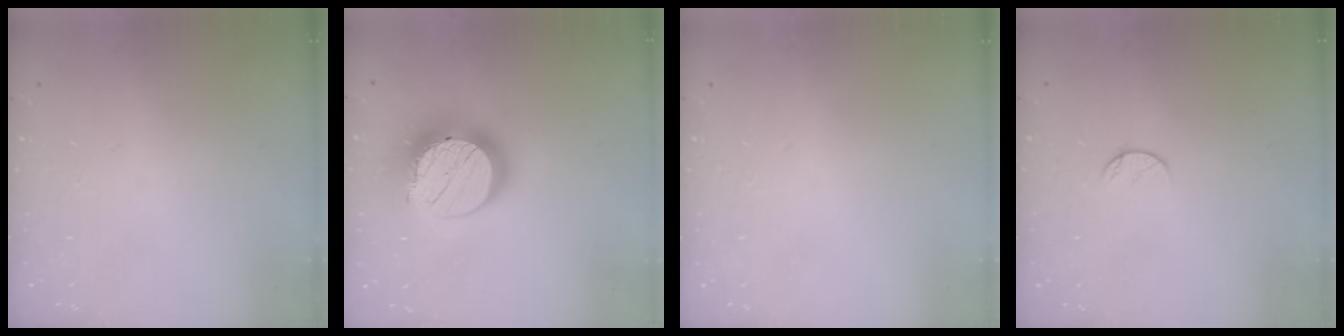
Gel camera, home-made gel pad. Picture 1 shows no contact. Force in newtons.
{"total": 20.1, "press": 20.0, "slide": 1.1}
{"total": 0.0}
{"total": 5.8, "press": 5.8, "slide": 0.7}